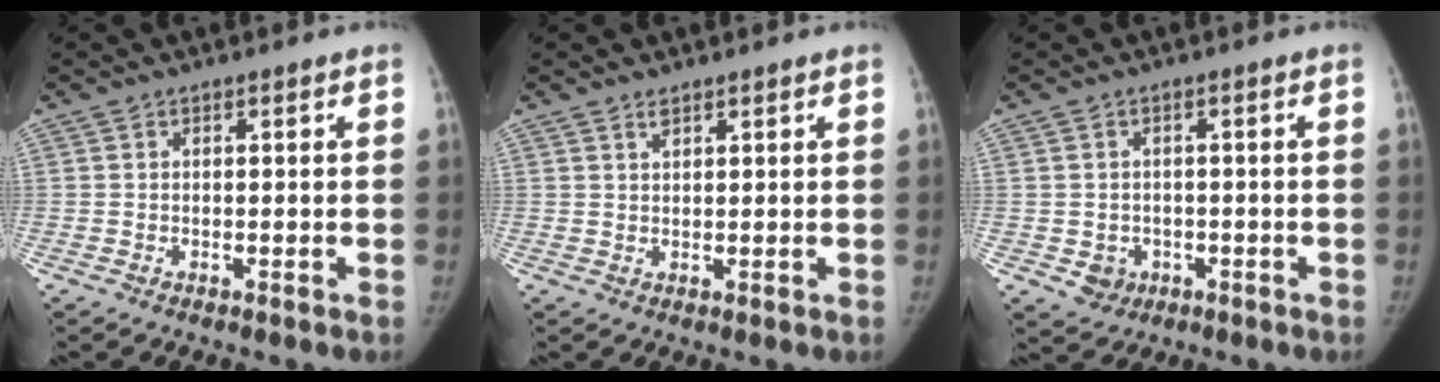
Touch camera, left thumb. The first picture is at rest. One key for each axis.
{"total": 1.6, "fx": 1.3, "fy": 0.6, "fz": 0.7, "tx": -0.008, "ty": -0.007, "tz": 0.024}
{"total": 3.6, "fx": -1.0, "fy": 3.2, "fz": 1.3, "tx": -0.005, "ty": 0.003, "tz": -0.004}